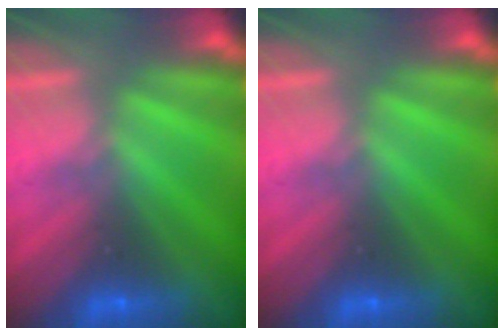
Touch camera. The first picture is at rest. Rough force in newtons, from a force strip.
{"total": 0.0}